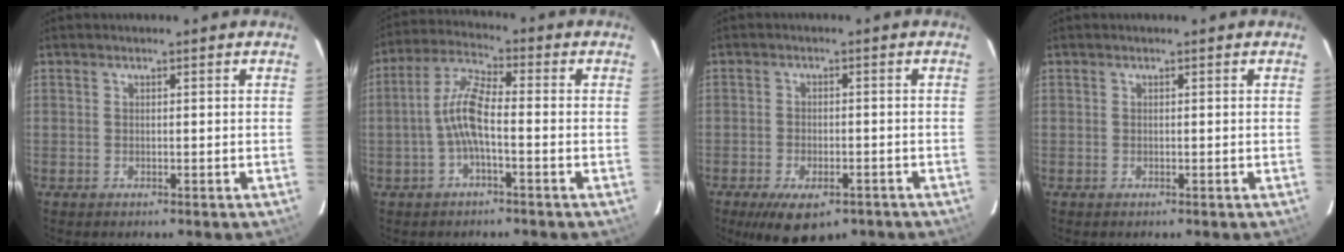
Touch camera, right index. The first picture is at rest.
{"total": 7.3, "force": [-1.8, 1.7, 6.9], "torque": [-0.152, 0.014, -0.036]}
{"total": 10.0, "force": [-6.5, 4.5, 6.1], "torque": [-0.124, -0.022, -0.095]}
{"total": 0.0}